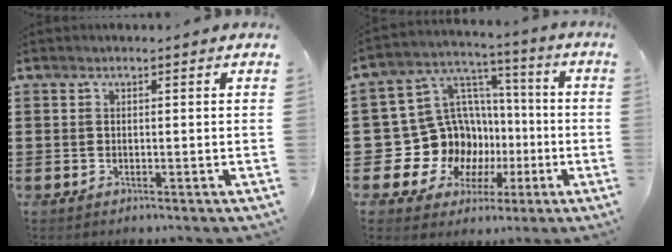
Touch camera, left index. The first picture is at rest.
{"total": 14.2, "force": [-2.8, 13.2, 4.6], "torque": [-0.146, -0.012, -0.021]}